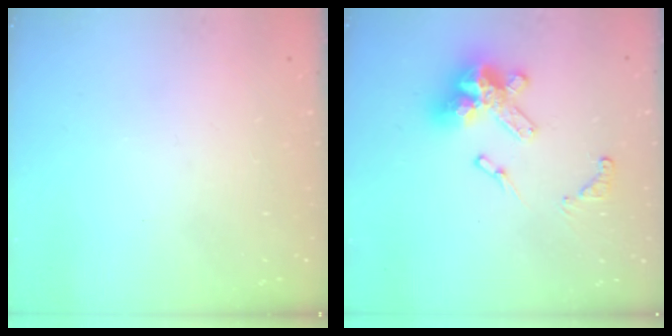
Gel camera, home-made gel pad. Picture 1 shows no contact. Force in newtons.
{"total": 14.1, "press": 14.1, "slide": 0.9}